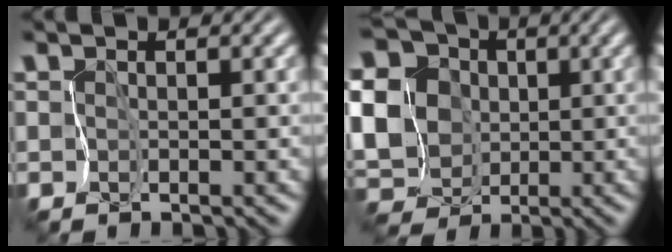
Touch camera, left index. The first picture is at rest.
{"total": 13.7, "force": [-0.4, 12.1, 6.5], "torque": [-0.148, 0.017, -0.037]}